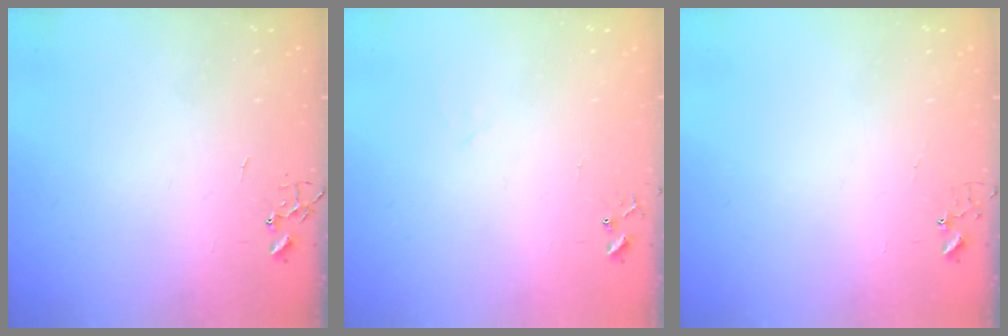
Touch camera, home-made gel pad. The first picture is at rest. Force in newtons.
{"total": 4.6, "press": 4.5, "slide": 0.6}
{"total": 3.6, "press": 3.6, "slide": 0.3}